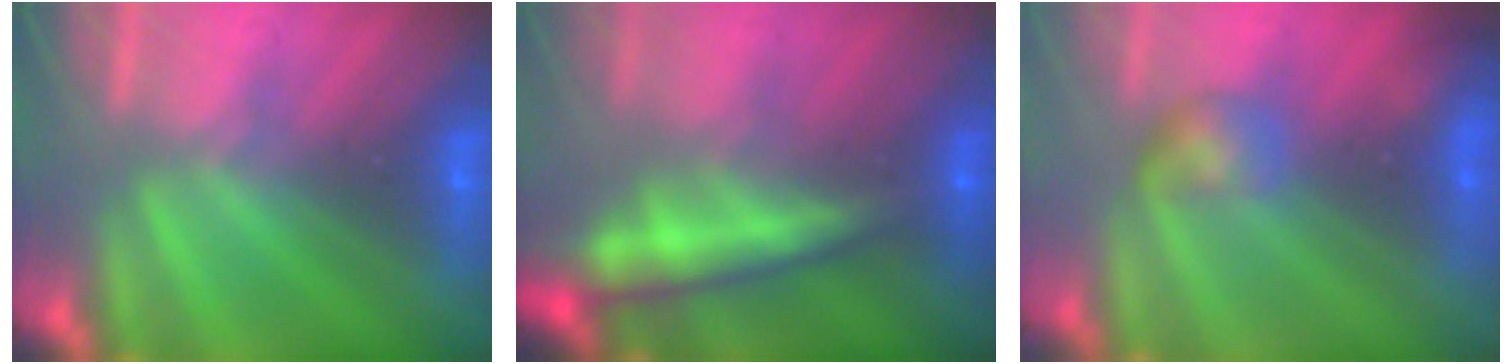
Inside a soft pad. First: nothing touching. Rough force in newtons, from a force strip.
{"total": 6.5}
{"total": 2.9}